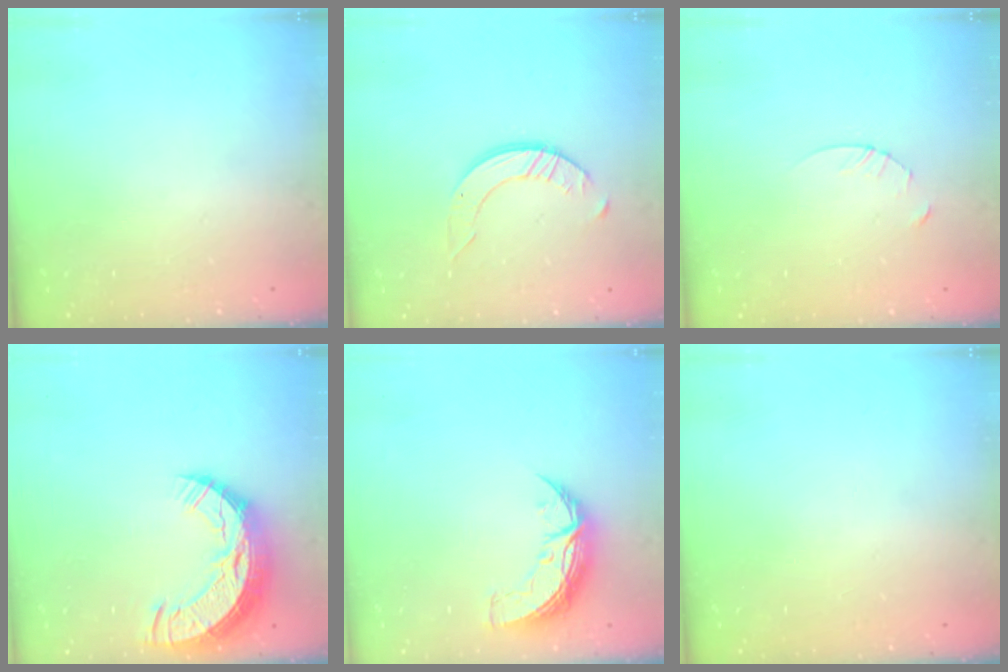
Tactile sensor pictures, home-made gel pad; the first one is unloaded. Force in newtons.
{"total": 4.2, "press": 4.2, "slide": 0.4}
{"total": 3.2, "press": 3.2, "slide": 0.3}
{"total": 13.5, "press": 13.4, "slide": 1.2}
{"total": 8.4, "press": 8.4, "slide": 0.3}
{"total": 0.0}